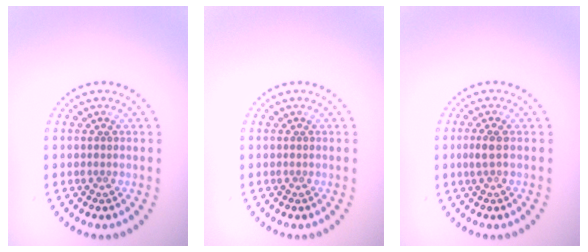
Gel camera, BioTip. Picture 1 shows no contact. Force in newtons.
{"total": 0.0}
{"total": 1.3, "press": 1.2, "slide": 0.5}